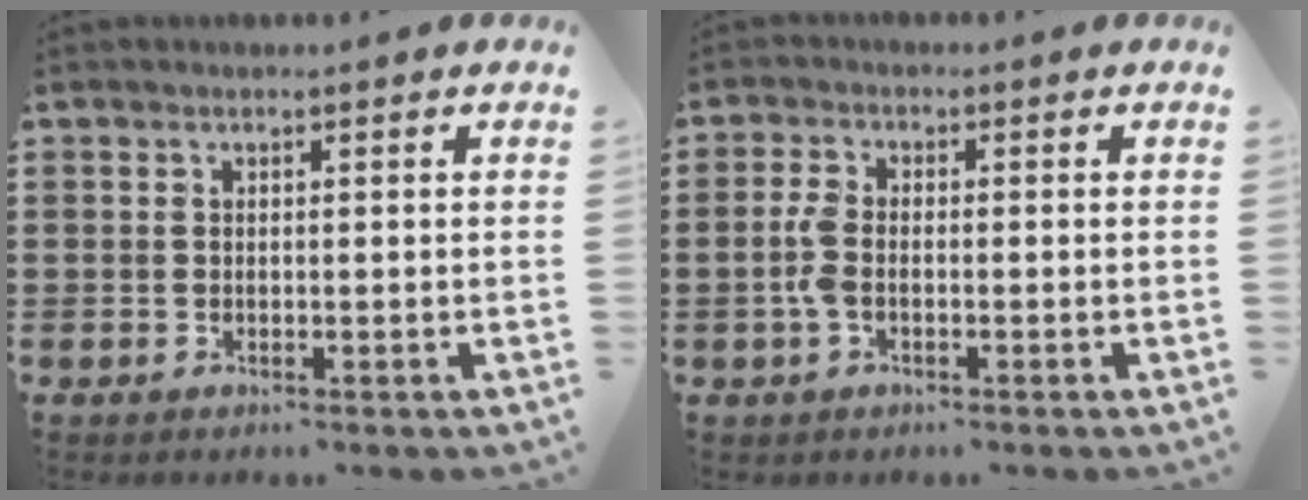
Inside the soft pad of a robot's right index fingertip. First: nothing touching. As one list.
[{"total": 3.4, "force": [-0.9, 1.6, 3.0], "torque": [-0.083, -0.006, -0.024]}]